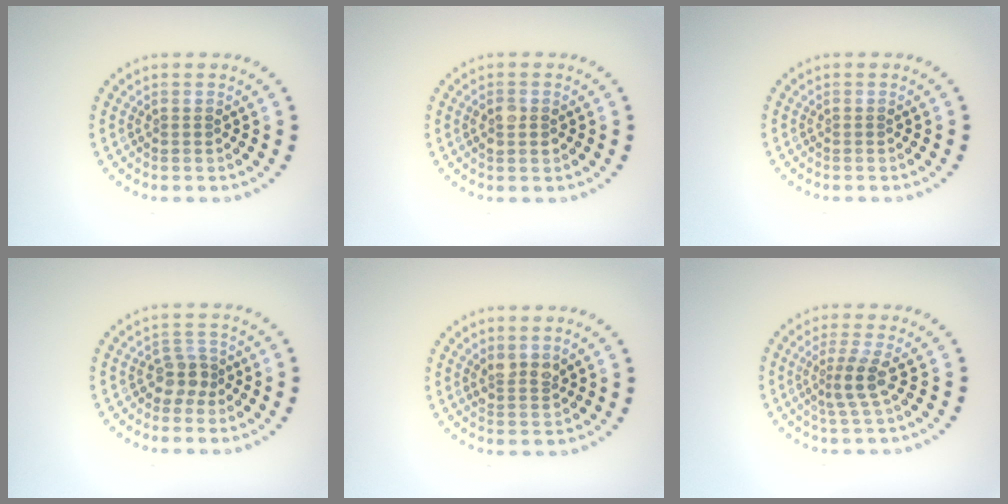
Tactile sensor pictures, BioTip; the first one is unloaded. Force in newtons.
{"total": 1.5, "press": 1.4, "slide": 0.2}
{"total": 0.0}
{"total": 2.1, "press": 1.7, "slide": 1.3}
{"total": 1.7, "press": 1.5, "slide": 0.9}
{"total": 2.5, "press": 1.8, "slide": 1.7}